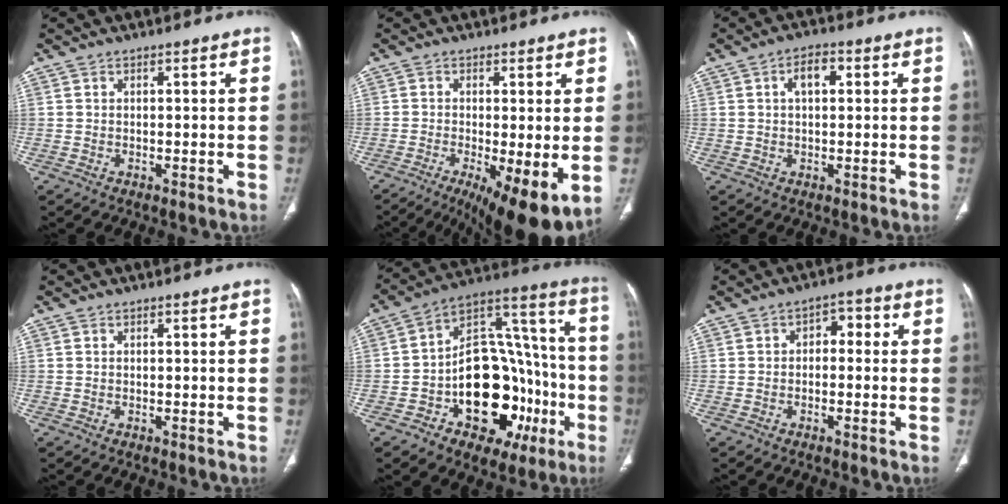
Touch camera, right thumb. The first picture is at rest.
{"total": 12.4, "force": [-3.7, 3.4, 11.3], "torque": [-0.169, -0.022, -0.050]}
{"total": 4.6, "force": [1.2, 2.5, 3.7], "torque": [-0.058, 0.009, 0.017]}
{"total": 0.0}
{"total": 28.0, "force": [-8.1, 17.0, 20.7], "torque": [-0.258, 0.068, -0.103]}
{"total": 3.8, "force": [0.1, 2.6, 2.8], "torque": [-0.018, 0.017, -0.010]}